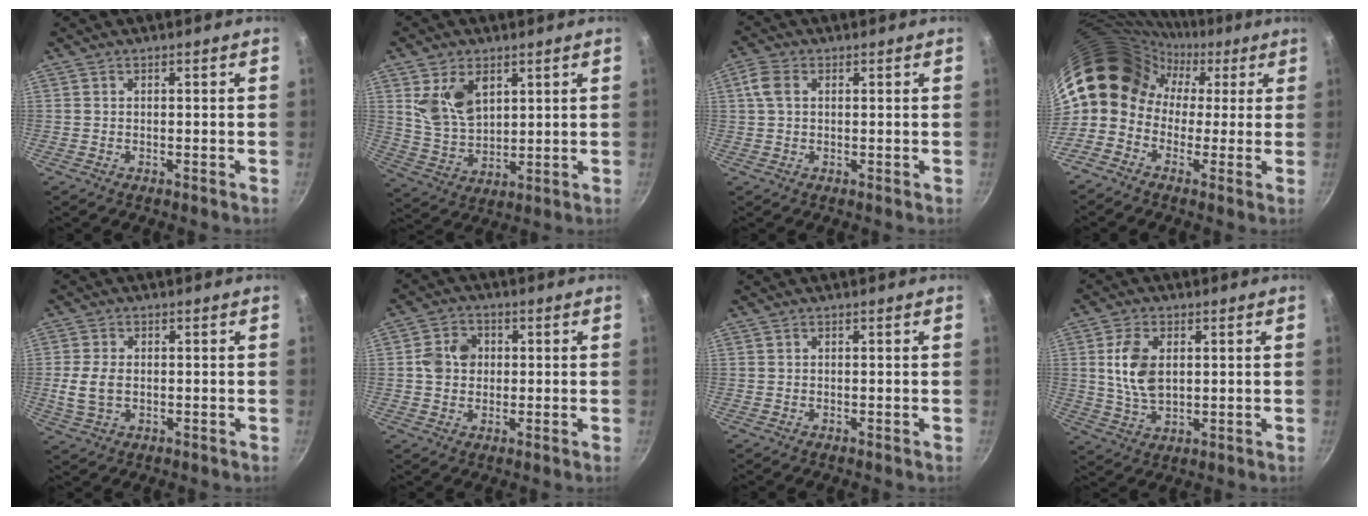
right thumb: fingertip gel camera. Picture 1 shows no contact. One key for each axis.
{"total": 10.4, "fx": 4.0, "fy": 6.7, "fz": 6.8, "tx": -0.110, "ty": -0.027, "tz": 0.086}
{"total": 3.9, "fx": 1.0, "fy": 2.7, "fz": 2.7, "tx": -0.054, "ty": 0.007, "tz": 0.014}
{"total": 16.0, "fx": 0.3, "fy": 13.8, "fz": 8.0, "tx": -0.117, "ty": 0.052, "tz": -0.018}
{"total": 5.7, "fx": -0.2, "fy": 3.9, "fz": 4.1, "tx": -0.084, "ty": -0.001, "tz": -0.002}
{"total": 6.1, "fx": 0.5, "fy": 5.1, "fz": 3.1, "tx": -0.033, "ty": 0.008, "tz": -0.001}
{"total": 0.0}
{"total": 9.0, "fx": 1.7, "fy": 5.3, "fz": 7.0, "tx": -0.128, "ty": -0.009, "tz": 0.035}